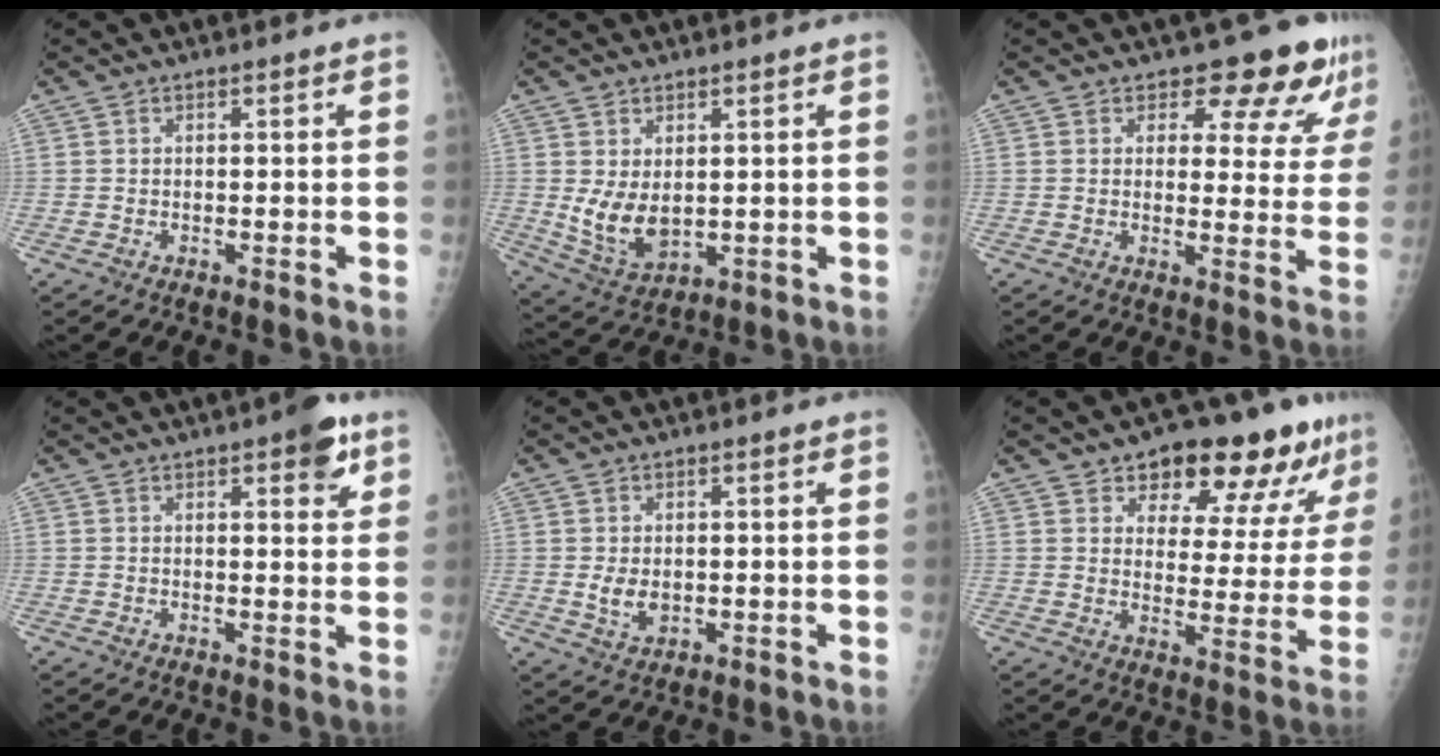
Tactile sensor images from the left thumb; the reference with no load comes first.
{"total": 7.5, "force": [1.0, 4.6, 5.8], "torque": [-0.094, -0.021, 0.038]}
{"total": 10.7, "force": [8.3, 4.8, 4.8], "torque": [-0.015, -0.050, 0.087]}
{"total": 5.7, "force": [3.1, 2.1, 4.4], "torque": [-0.038, -0.011, 0.032]}
{"total": 3.7, "force": [0.0, 2.5, 2.7], "torque": [-0.041, -0.007, 0.007]}
{"total": 16.8, "force": [11.4, 7.3, 10.0], "torque": [-0.081, -0.055, 0.154]}